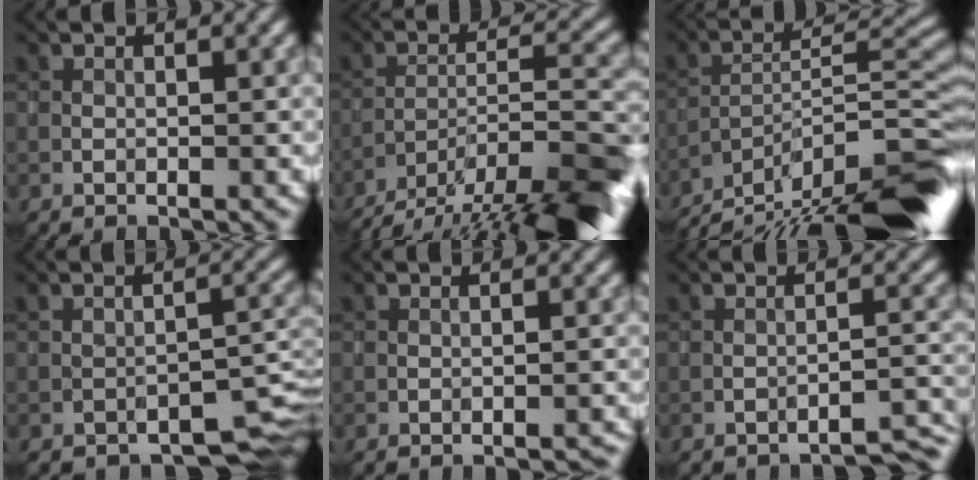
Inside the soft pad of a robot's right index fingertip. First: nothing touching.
{"total": 13.7, "force": [-11.3, 3.5, 6.9], "torque": [-0.109, -0.010, -0.162]}
{"total": 13.4, "force": [-10.9, 2.5, 7.4], "torque": [-0.117, 0.020, -0.171]}
{"total": 4.3, "force": [-3.5, 1.5, 2.0], "torque": [-0.012, -0.010, -0.041]}
{"total": 1.7, "force": [-1.7, 0.2, 0.3], "torque": [0.000, 0.013, -0.019]}
{"total": 3.3, "force": [-3.1, 0.1, 1.2], "torque": [-0.010, 0.007, -0.046]}